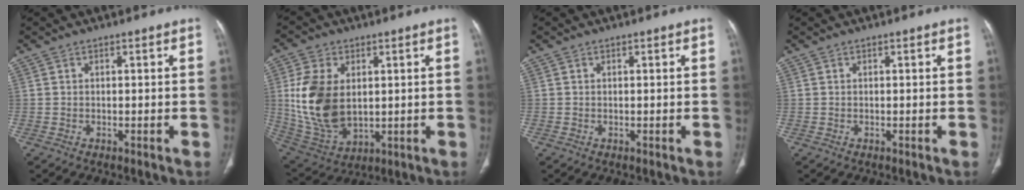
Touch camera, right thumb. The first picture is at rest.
{"total": 15.6, "force": [1.7, 10.0, 11.8], "torque": [-0.226, -0.011, 0.050]}
{"total": 0.0}
{"total": 0.0}